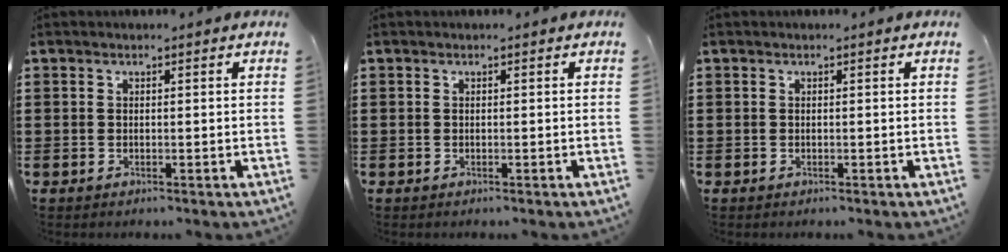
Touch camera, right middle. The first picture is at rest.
{"total": 0.0}
{"total": 0.0}